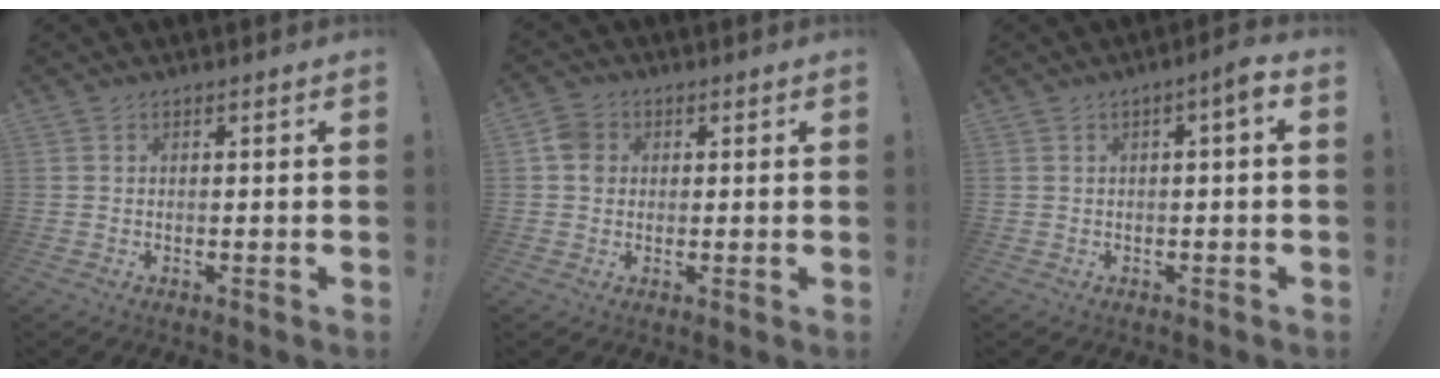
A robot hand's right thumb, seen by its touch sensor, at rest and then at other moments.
{"total": 5.3, "force": [0.8, 4.6, 2.4], "torque": [-0.028, 0.008, 0.017]}
{"total": 3.4, "force": [-0.3, 0.4, 3.4], "torque": [-0.050, 0.003, -0.011]}